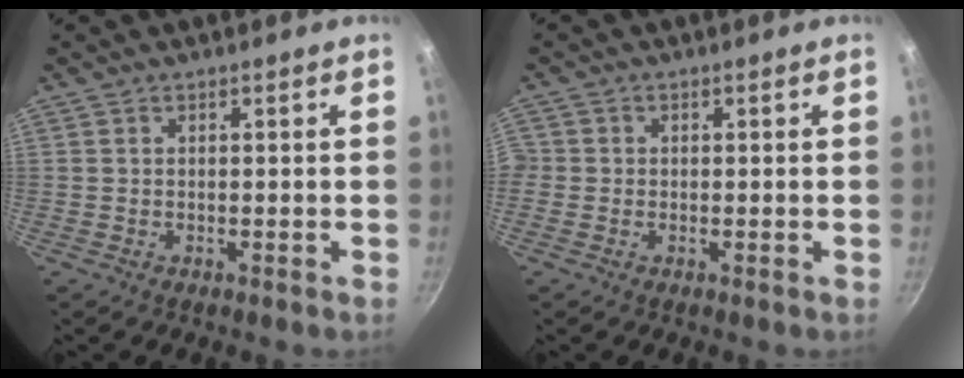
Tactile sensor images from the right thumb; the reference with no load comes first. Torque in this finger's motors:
{"motor_torque": [-0.39, 0.03, 0.56, -0.40, 0.23]}